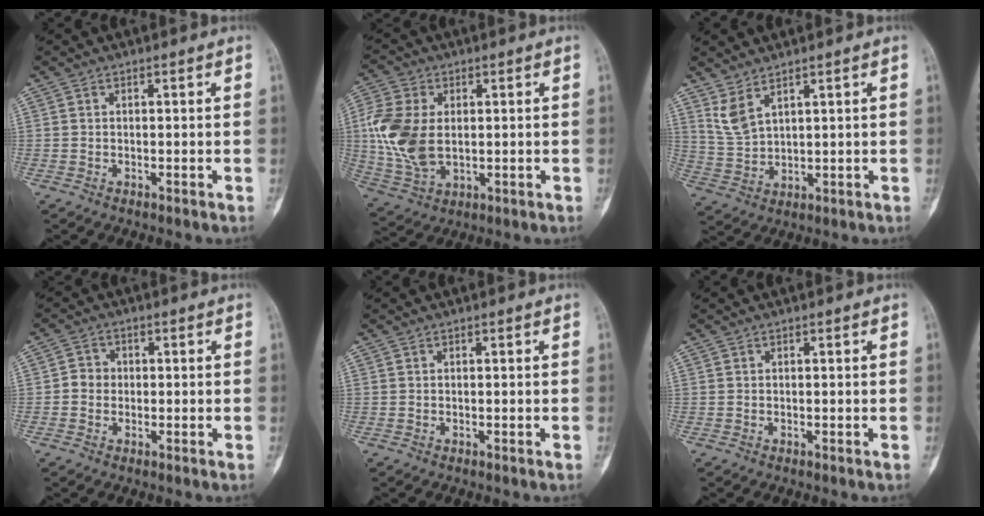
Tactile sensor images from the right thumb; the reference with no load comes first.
{"total": 13.4, "force": [0.9, 8.6, 10.2], "torque": [-0.225, -0.001, 0.023]}
{"total": 5.2, "force": [3.5, 1.9, 3.3], "torque": [-0.068, -0.023, 0.084]}
{"total": 3.0, "force": [-0.3, 2.8, 1.1], "torque": [-0.001, 0.008, -0.012]}
{"total": 0.0}
{"total": 0.0}